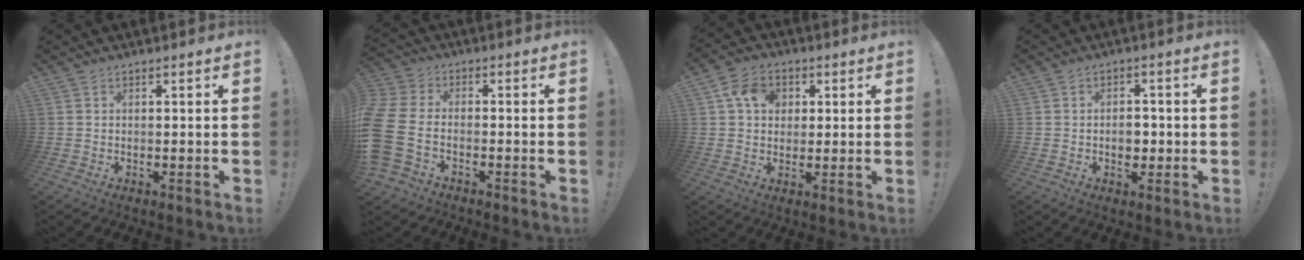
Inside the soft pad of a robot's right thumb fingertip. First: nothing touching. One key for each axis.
{"total": 12.0, "fx": -4.0, "fy": 7.8, "fz": 8.2, "tx": -0.185, "ty": 0.022, "tz": -0.072}
{"total": 9.8, "fx": 2.8, "fy": 7.8, "fz": 5.3, "tx": -0.077, "ty": 0.007, "tz": 0.054}
{"total": 4.5, "fx": -0.9, "fy": 3.5, "fz": 2.7, "tx": -0.032, "ty": 0.004, "tz": -0.018}